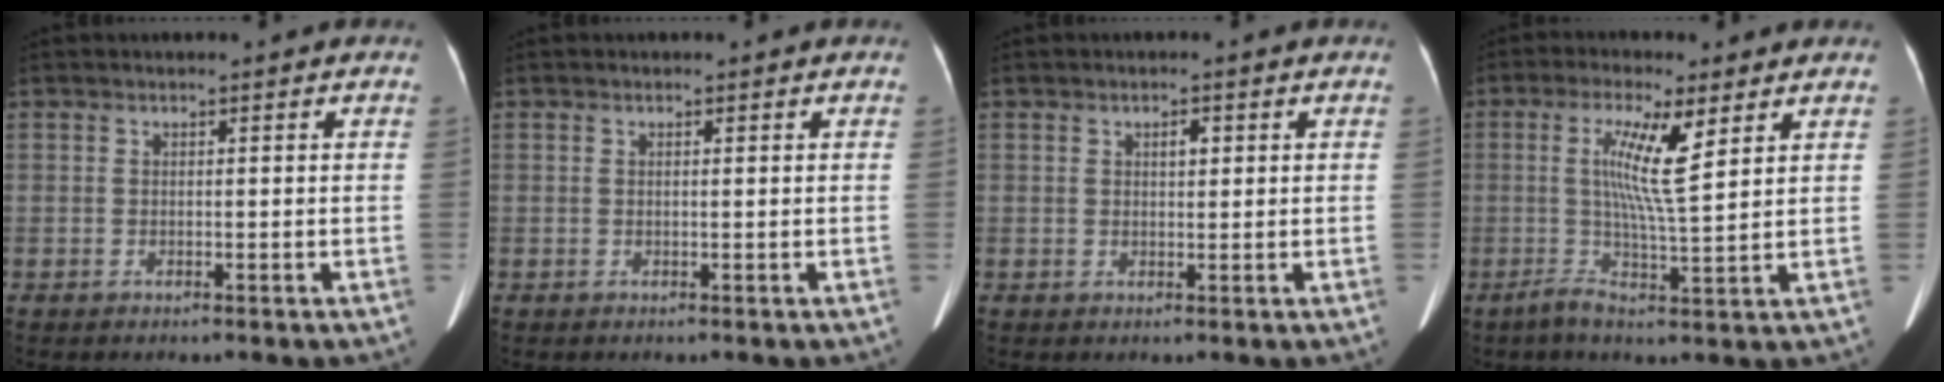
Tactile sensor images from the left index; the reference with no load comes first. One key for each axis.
{"total": 0.0}
{"total": 1.2, "fx": 0.1, "fy": 0.6, "fz": 1.0, "tx": -0.013, "ty": -0.005, "tz": 0.006}
{"total": 6.9, "fx": 1.4, "fy": -0.5, "fz": 6.7, "tx": -0.123, "ty": -0.003, "tz": 0.032}